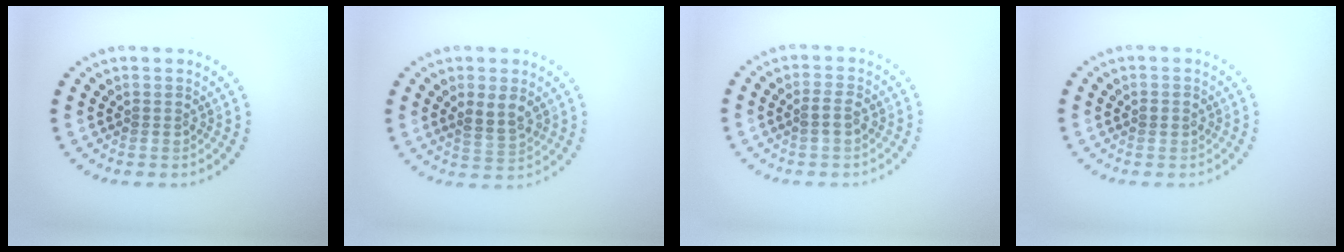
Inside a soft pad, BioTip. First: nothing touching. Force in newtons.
{"total": 2.6, "press": 2.4, "slide": 0.8}
{"total": 1.1, "press": 1.1, "slide": 0.3}
{"total": 1.0, "press": 1.0, "slide": 0.2}